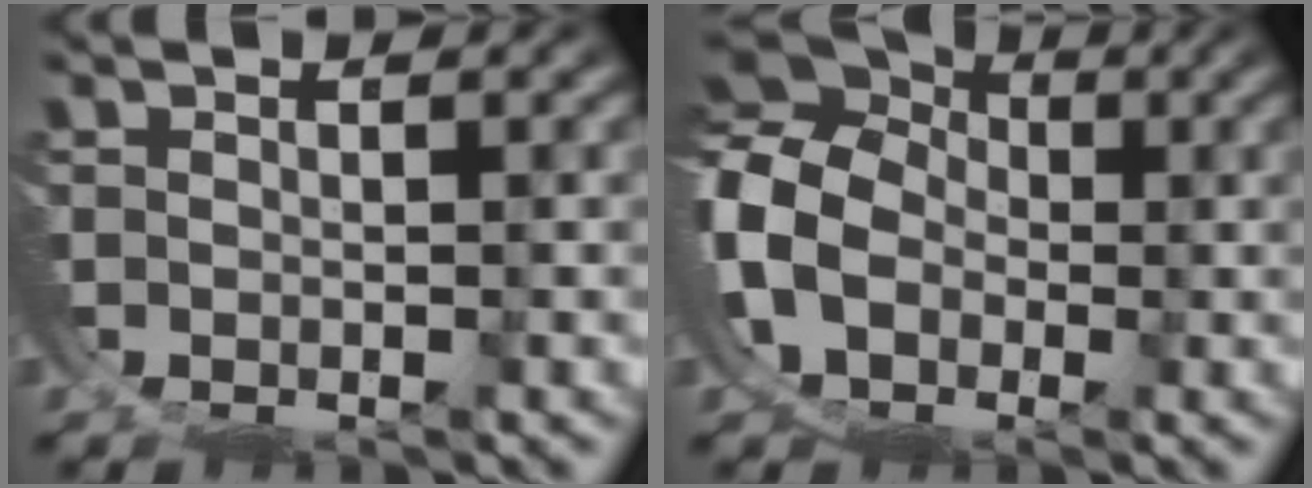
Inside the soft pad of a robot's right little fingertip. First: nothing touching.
{"total": 12.5, "force": [1.2, 11.0, 5.8], "torque": [-0.160, -0.004, 0.004]}